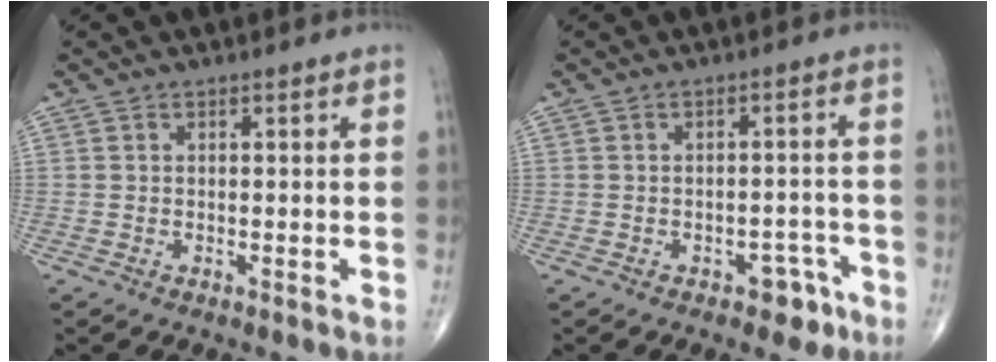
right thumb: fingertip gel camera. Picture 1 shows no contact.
{"total": 4.4, "force": [-2.6, 2.6, 2.3], "torque": [-0.009, 0.025, -0.030]}